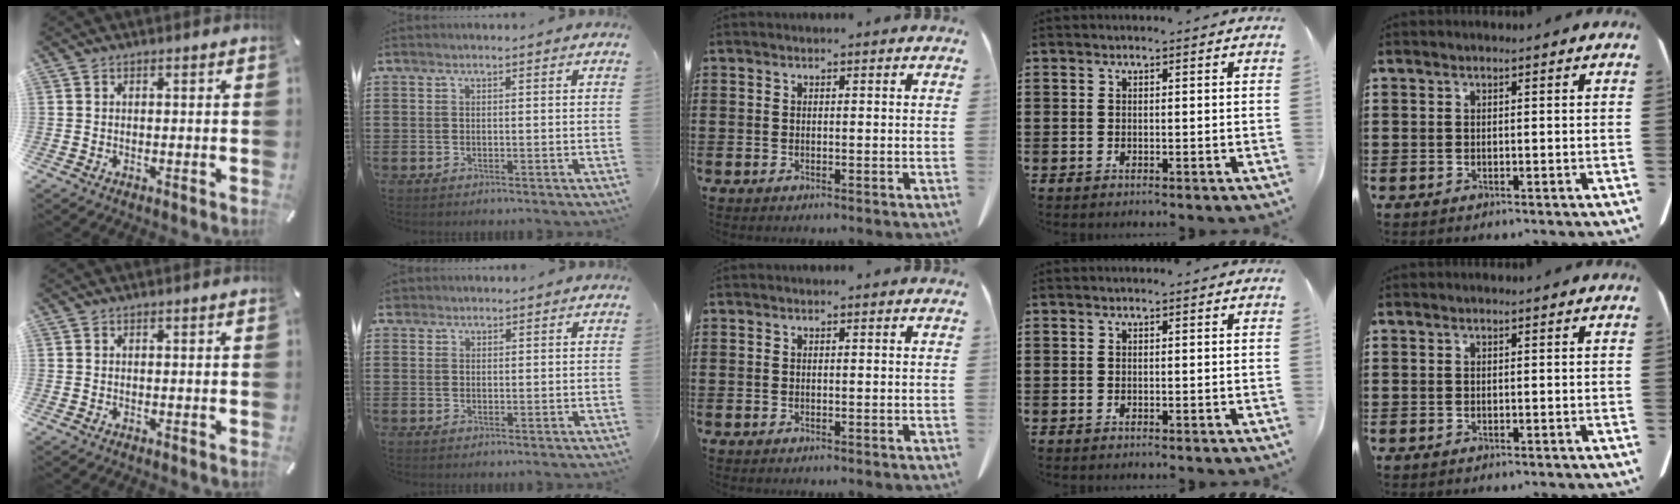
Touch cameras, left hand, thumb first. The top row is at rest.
{"index": {"total": 1.2, "force": [0.9, 0.7, 0.2], "torque": [-0.008, 0.004, 0.018]}}